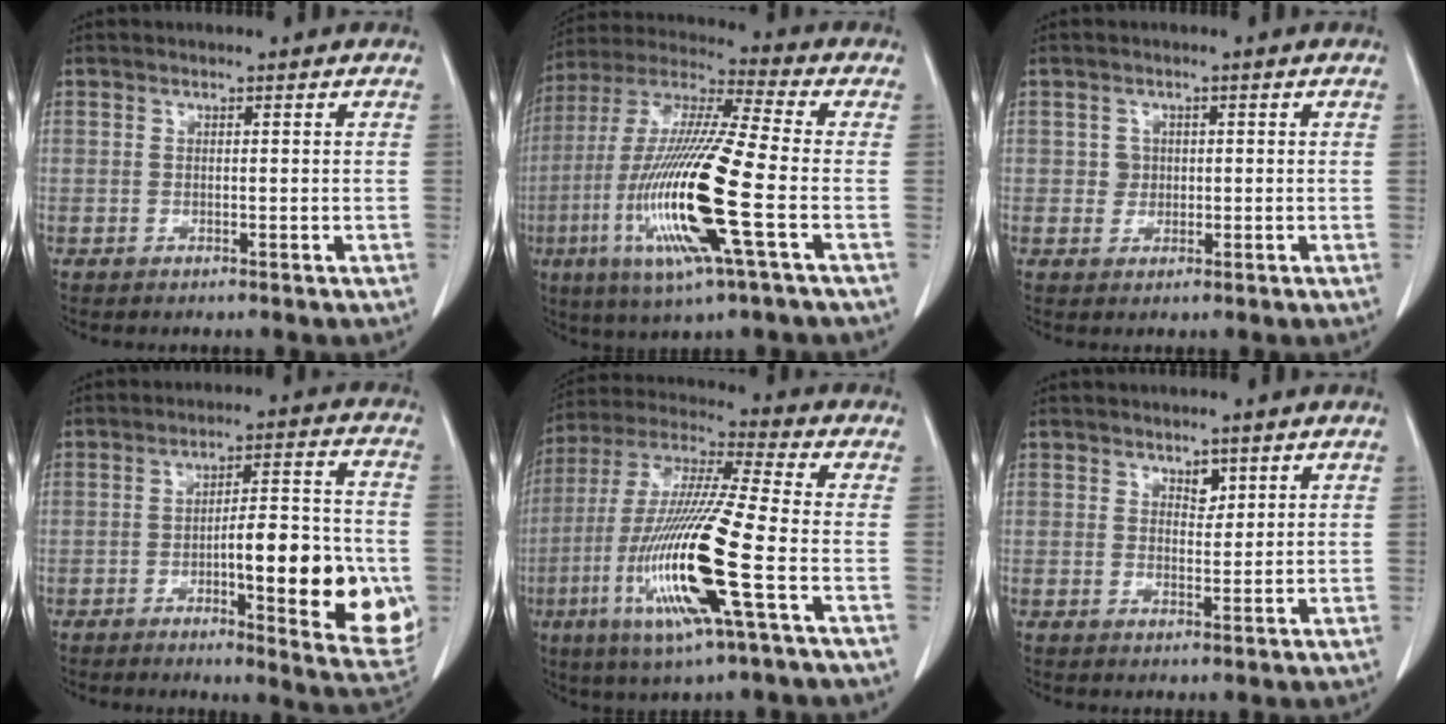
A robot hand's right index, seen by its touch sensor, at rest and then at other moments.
{"total": 19.7, "force": [-5.3, 0.9, 18.9], "torque": [-0.403, -0.022, -0.104]}
{"total": 1.9, "force": [0.2, 1.8, 0.3], "torque": [-0.001, 0.005, 0.005]}
{"total": 17.5, "force": [-3.8, 3.4, 16.7], "torque": [-0.186, 0.013, -0.040]}
{"total": 18.8, "force": [-5.6, 0.5, 17.9], "torque": [-0.380, -0.022, -0.111]}
{"total": 2.1, "force": [1.4, 1.2, 1.1], "torque": [-0.013, -0.005, 0.025]}